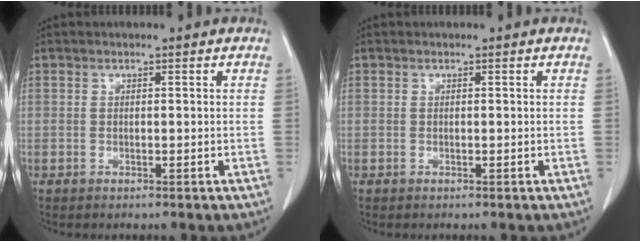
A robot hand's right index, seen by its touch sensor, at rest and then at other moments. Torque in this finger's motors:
{"motor_torque": [0.00, 0.00, 0.00, 0.00]}